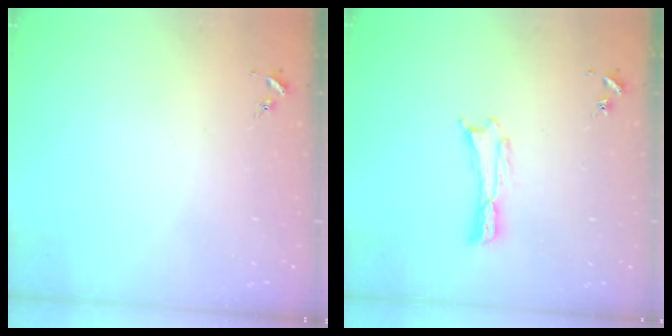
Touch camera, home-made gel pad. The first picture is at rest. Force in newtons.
{"total": 0.0}